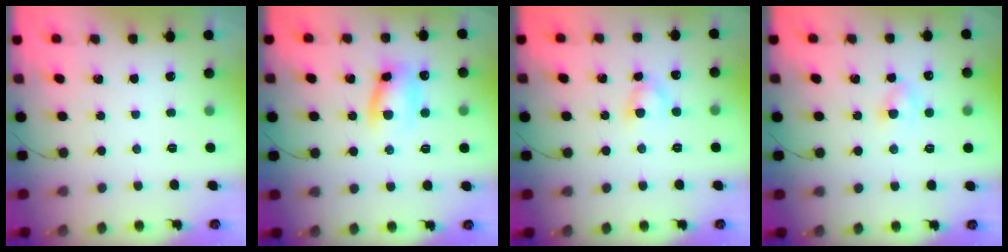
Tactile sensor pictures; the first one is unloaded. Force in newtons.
{"total": 9.4, "press": 9.4, "slide": 1.3}
{"total": 3.2, "press": 3.1, "slide": 1.1}
{"total": 2.6, "press": 2.3, "slide": 1.1}